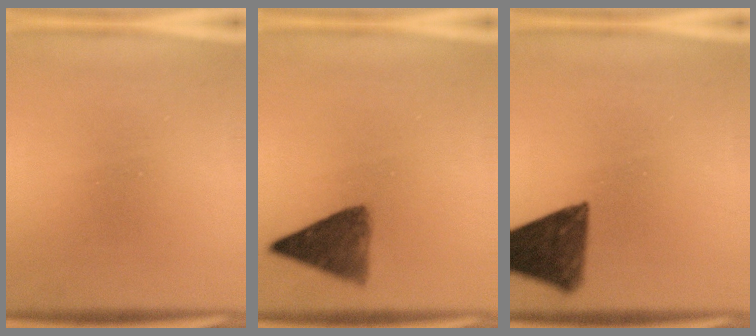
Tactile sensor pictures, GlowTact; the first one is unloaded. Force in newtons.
{"total": 7.7}
{"total": 10.1}